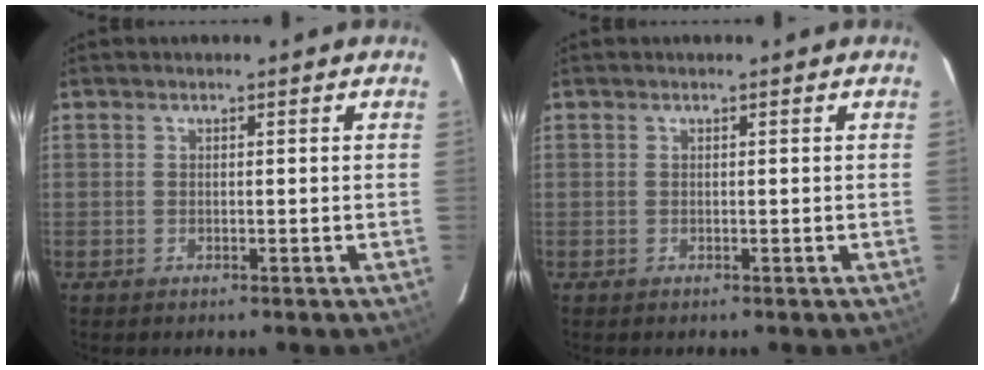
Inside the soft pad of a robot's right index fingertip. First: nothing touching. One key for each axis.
{"total": 0.0}